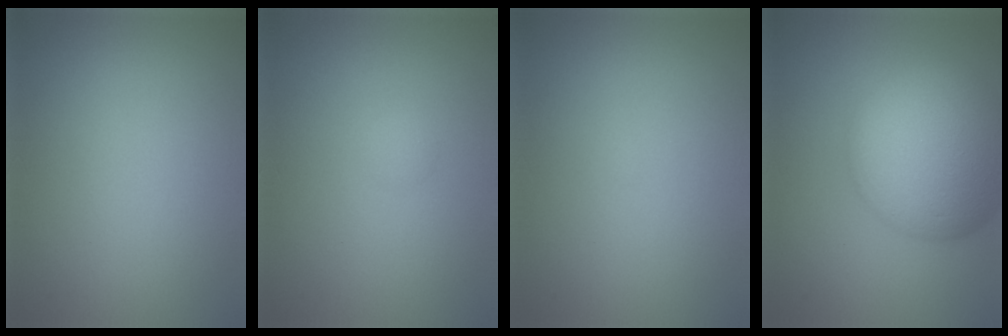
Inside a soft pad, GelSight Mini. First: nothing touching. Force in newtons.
{"total": 0.6, "press": 0.6, "slide": 0.0}
{"total": 0.0}
{"total": 11.3, "press": 11.3, "slide": 0.8}